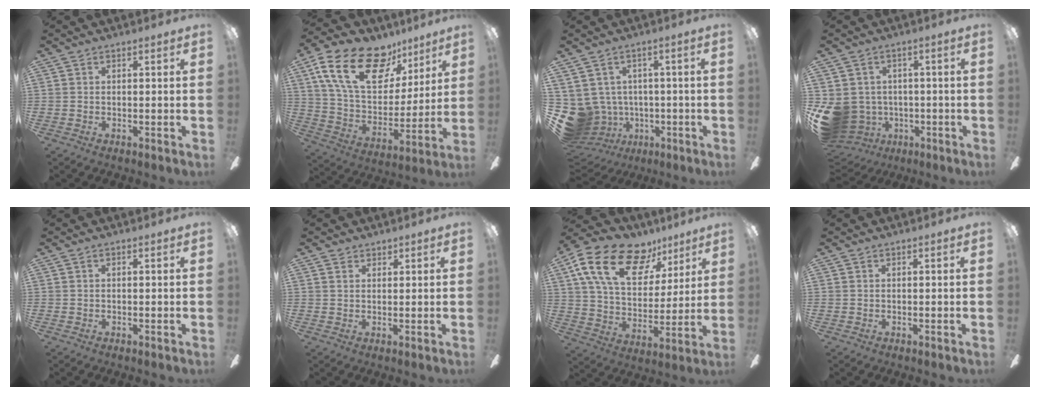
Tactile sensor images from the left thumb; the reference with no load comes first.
{"total": 23.7, "force": [12.8, 13.7, 14.5], "torque": [-0.260, -0.053, 0.231]}
{"total": 9.1, "force": [-1.6, 8.6, 2.5], "torque": [-0.107, -0.006, -0.022]}
{"total": 10.4, "force": [-1.9, 9.5, 3.9], "torque": [-0.116, 0.005, -0.029]}
{"total": 0.0}
{"total": 1.7, "force": [1.4, 1.0, 0.1], "torque": [0.006, -0.003, 0.025]}
{"total": 21.8, "force": [11.9, 12.6, 13.3], "torque": [-0.228, -0.047, 0.213]}
{"total": 0.0}